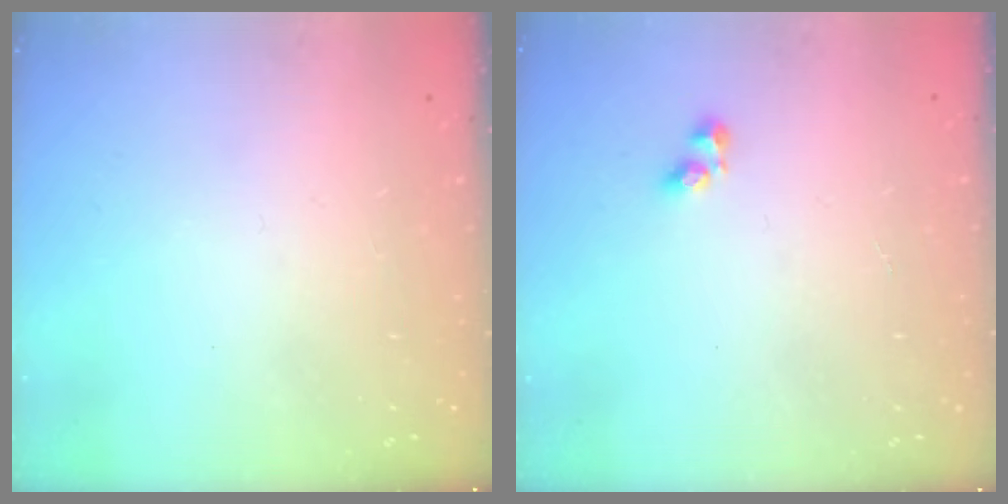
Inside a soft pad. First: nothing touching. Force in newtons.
{"total": 3.1, "press": 3.1, "slide": 0.5}